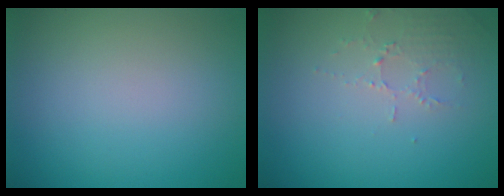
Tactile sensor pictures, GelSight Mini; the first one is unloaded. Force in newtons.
{"total": 1.9, "press": 1.8, "slide": 0.4}